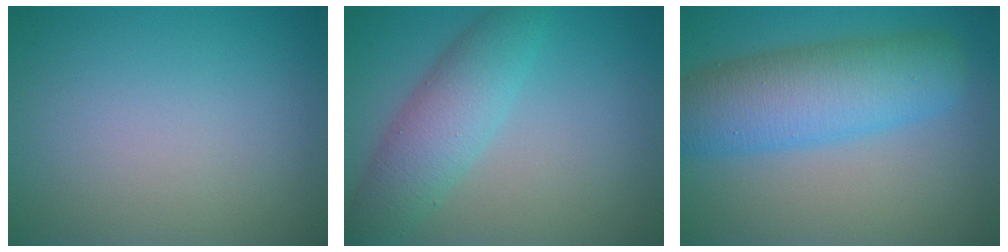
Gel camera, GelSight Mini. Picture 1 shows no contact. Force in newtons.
{"total": 5.0, "press": 5.0, "slide": 0.1}
{"total": 7.6, "press": 7.6, "slide": 0.2}